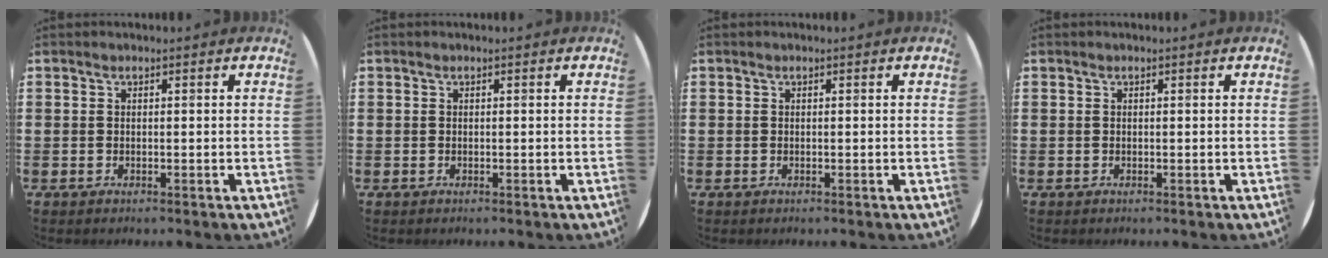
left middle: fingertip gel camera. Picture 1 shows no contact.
{"total": 0.0}
{"total": 0.0}
{"total": 0.0}